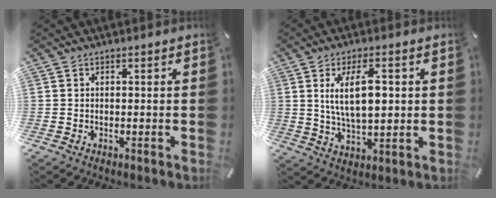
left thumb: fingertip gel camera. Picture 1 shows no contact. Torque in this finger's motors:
{"motor_torque": [1.66, 1.61, 1.04, -0.61, 0.13]}